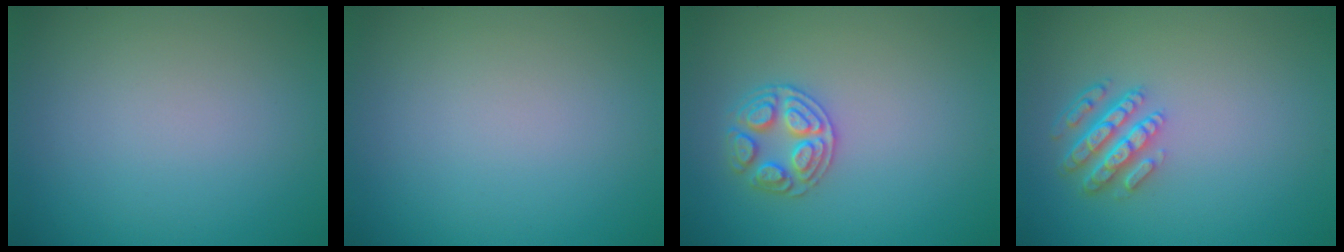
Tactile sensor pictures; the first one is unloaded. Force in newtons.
{"total": 0.0}
{"total": 2.6, "press": 2.6, "slide": 0.2}
{"total": 4.2, "press": 3.4, "slide": 2.5}